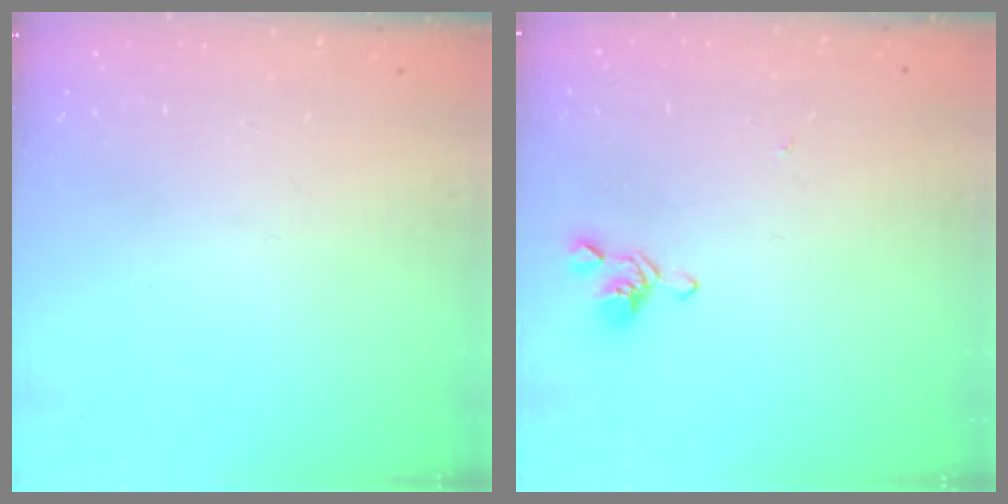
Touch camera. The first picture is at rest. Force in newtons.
{"total": 2.5, "press": 2.3, "slide": 0.9}